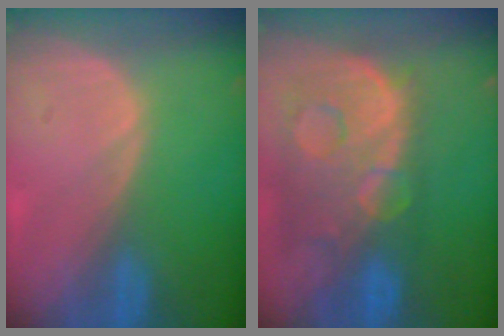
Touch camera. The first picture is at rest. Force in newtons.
{"total": 13.8, "press": 11.2, "slide": 8.1}